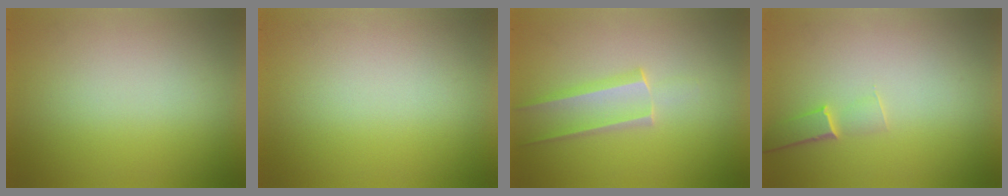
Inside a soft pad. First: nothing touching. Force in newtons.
{"total": 0.0}
{"total": 2.0}
{"total": 1.1}